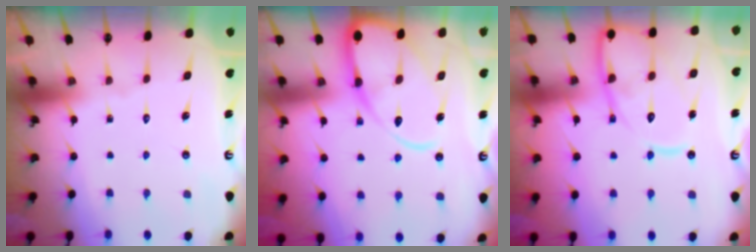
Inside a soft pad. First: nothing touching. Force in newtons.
{"total": 14.1, "press": 14.0, "slide": 1.3}
{"total": 13.8, "press": 13.7, "slide": 1.5}